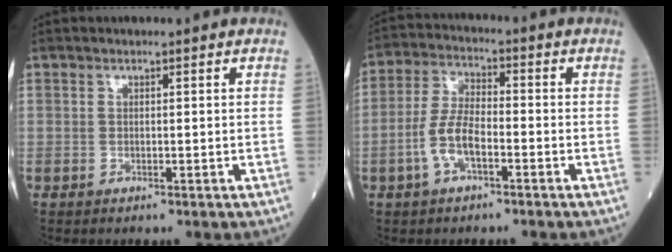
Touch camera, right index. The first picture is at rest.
{"total": 6.6, "force": [-2.5, 2.3, 5.7], "torque": [-0.127, 0.008, -0.050]}